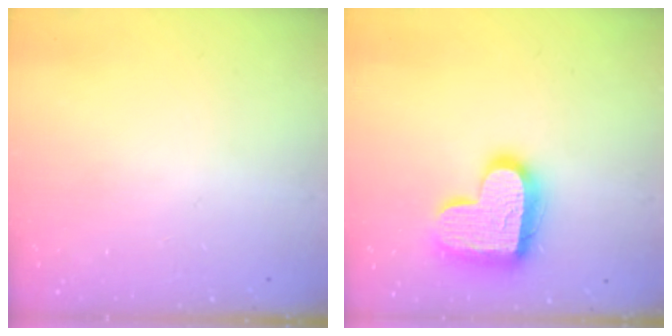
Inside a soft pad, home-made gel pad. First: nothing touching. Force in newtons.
{"total": 19.4, "press": 19.3, "slide": 1.4}